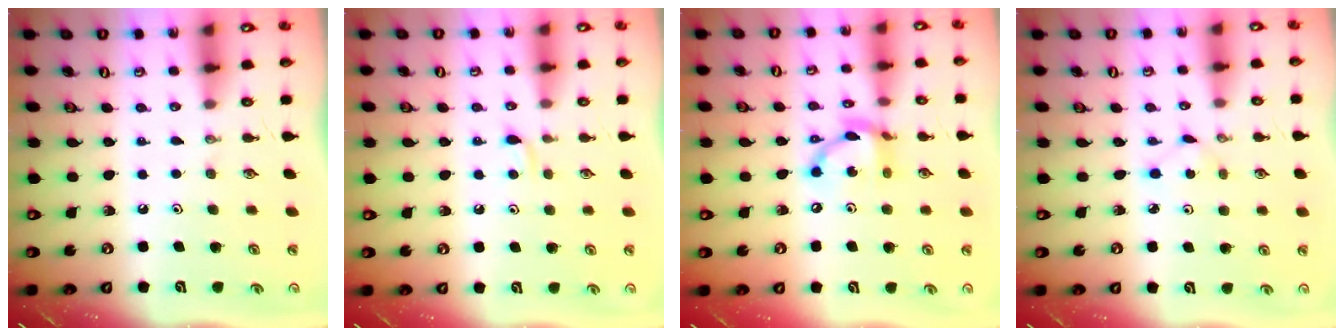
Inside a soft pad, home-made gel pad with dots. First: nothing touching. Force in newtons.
{"total": 3.5, "press": 3.5, "slide": 0.5}
{"total": 12.6, "press": 12.5, "slide": 0.9}
{"total": 1.3, "press": 1.3, "slide": 0.2}